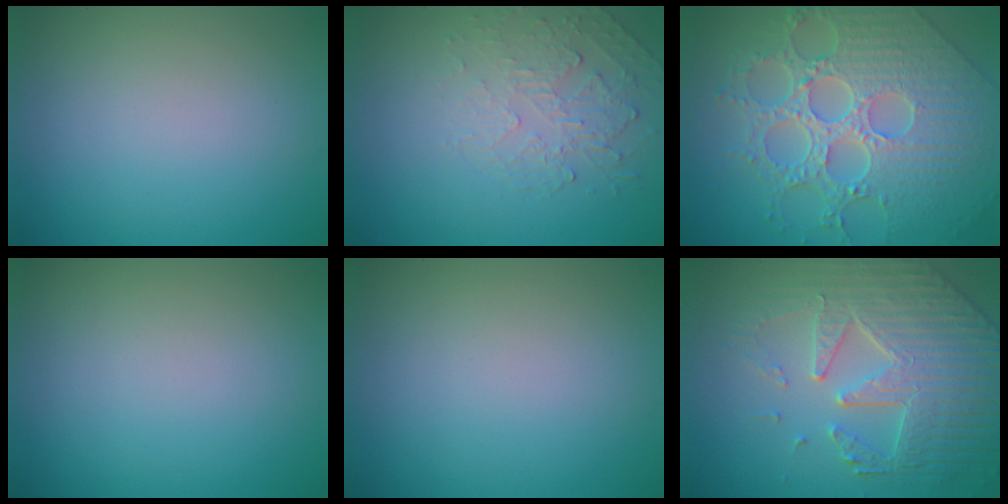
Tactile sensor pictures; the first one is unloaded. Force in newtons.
{"total": 2.2, "press": 1.1, "slide": 1.9}
{"total": 9.2, "press": 6.8, "slide": 6.2}
{"total": 0.0}
{"total": 0.0}
{"total": 7.0, "press": 5.7, "slide": 4.2}